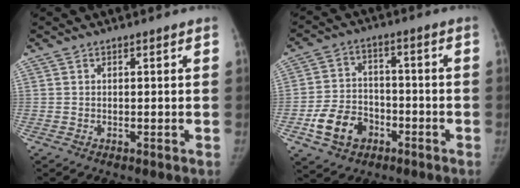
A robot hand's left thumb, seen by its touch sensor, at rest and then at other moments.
{"total": 10.2, "force": [-4.5, 7.5, 5.1], "torque": [-0.075, 0.025, -0.076]}